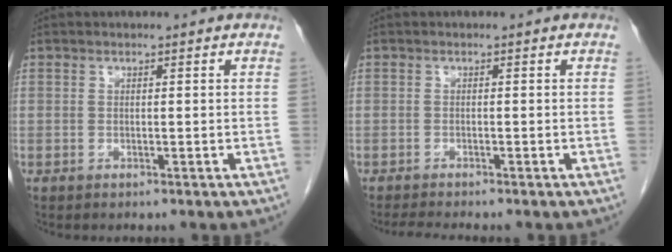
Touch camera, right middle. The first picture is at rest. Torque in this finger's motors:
{"motor_torque": [0.02, 0.00, 0.00, 0.00]}